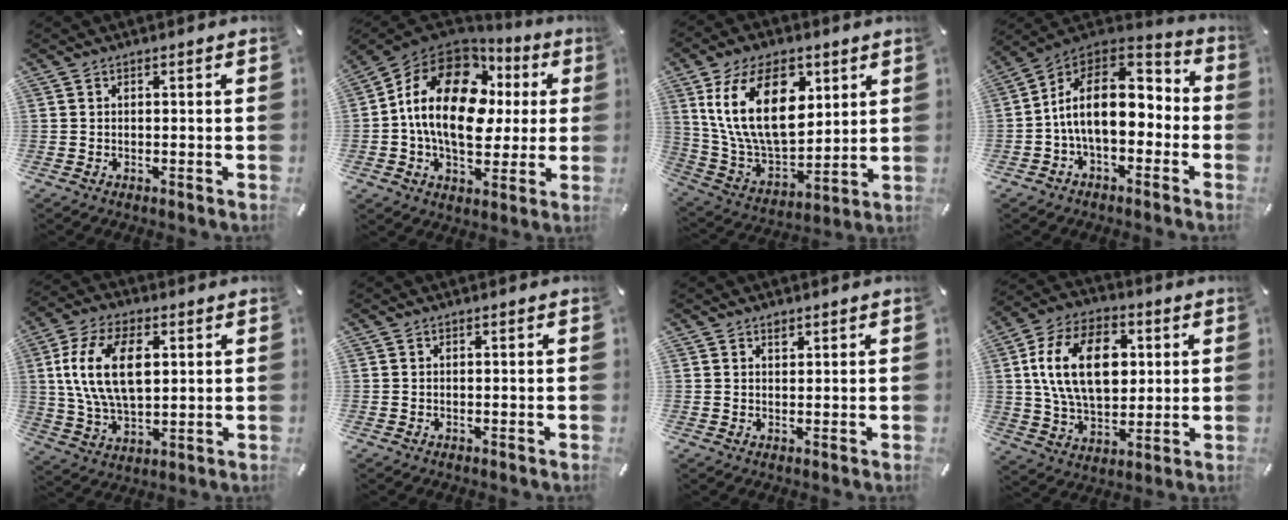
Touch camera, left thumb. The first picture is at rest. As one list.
[{"total": 20.2, "force": [2.4, 14.0, 14.4], "torque": [-0.272, 0.000, 0.037]}, {"total": 21.4, "force": [7.8, 12.9, 15.2], "torque": [-0.311, -0.021, 0.130]}, {"total": 17.0, "force": [-0.6, 11.1, 12.9], "torque": [-0.237, 0.006, -0.010]}, {"total": 14.9, "force": [3.4, 8.7, 11.5], "torque": [-0.255, 0.005, 0.056]}, {"total": 0.0}, {"total": 1.3, "force": [1.0, 0.8, 0.4], "torque": [0.000, -0.004, 0.017]}, {"total": 17.7, "force": [3.2, 11.9, 12.8], "torque": [-0.254, 0.008, 0.052]}]